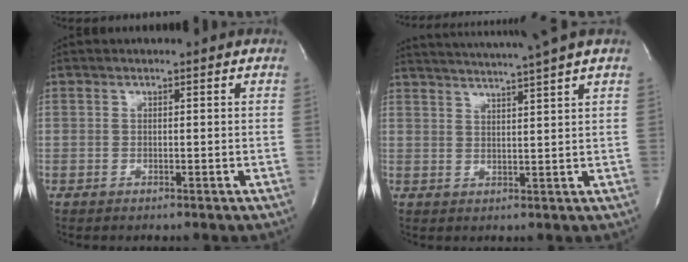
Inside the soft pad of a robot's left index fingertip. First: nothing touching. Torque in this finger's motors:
{"motor_torque": [0.81, -0.82, 0.35, 0.15]}